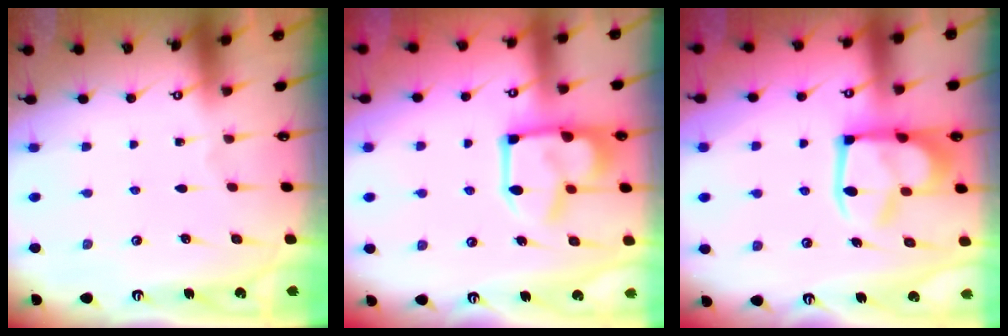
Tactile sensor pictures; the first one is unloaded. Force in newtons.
{"total": 11.8, "press": 11.7, "slide": 1.3}
{"total": 9.3, "press": 9.2, "slide": 1.4}